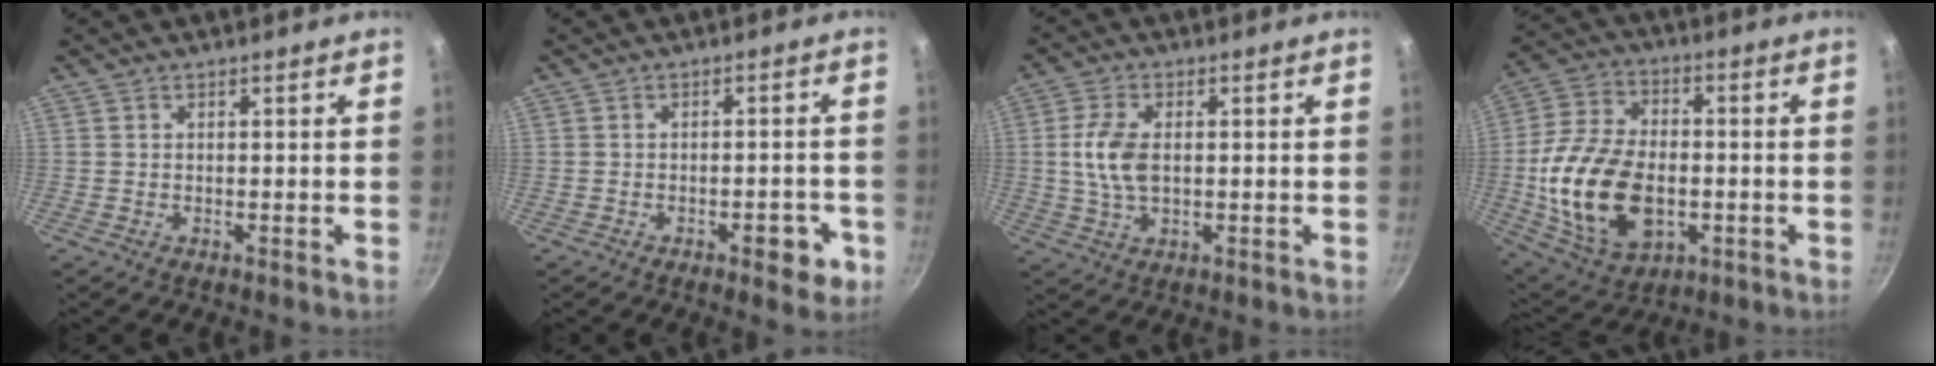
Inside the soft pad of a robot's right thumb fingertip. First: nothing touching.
{"total": 5.5, "force": [-2.3, 2.5, 4.3], "torque": [-0.038, 0.017, -0.025]}
{"total": 7.5, "force": [0.5, 4.3, 6.2], "torque": [-0.123, 0.007, 0.008]}
{"total": 20.9, "force": [-3.3, 13.3, 15.8], "torque": [-0.299, 0.015, -0.049]}